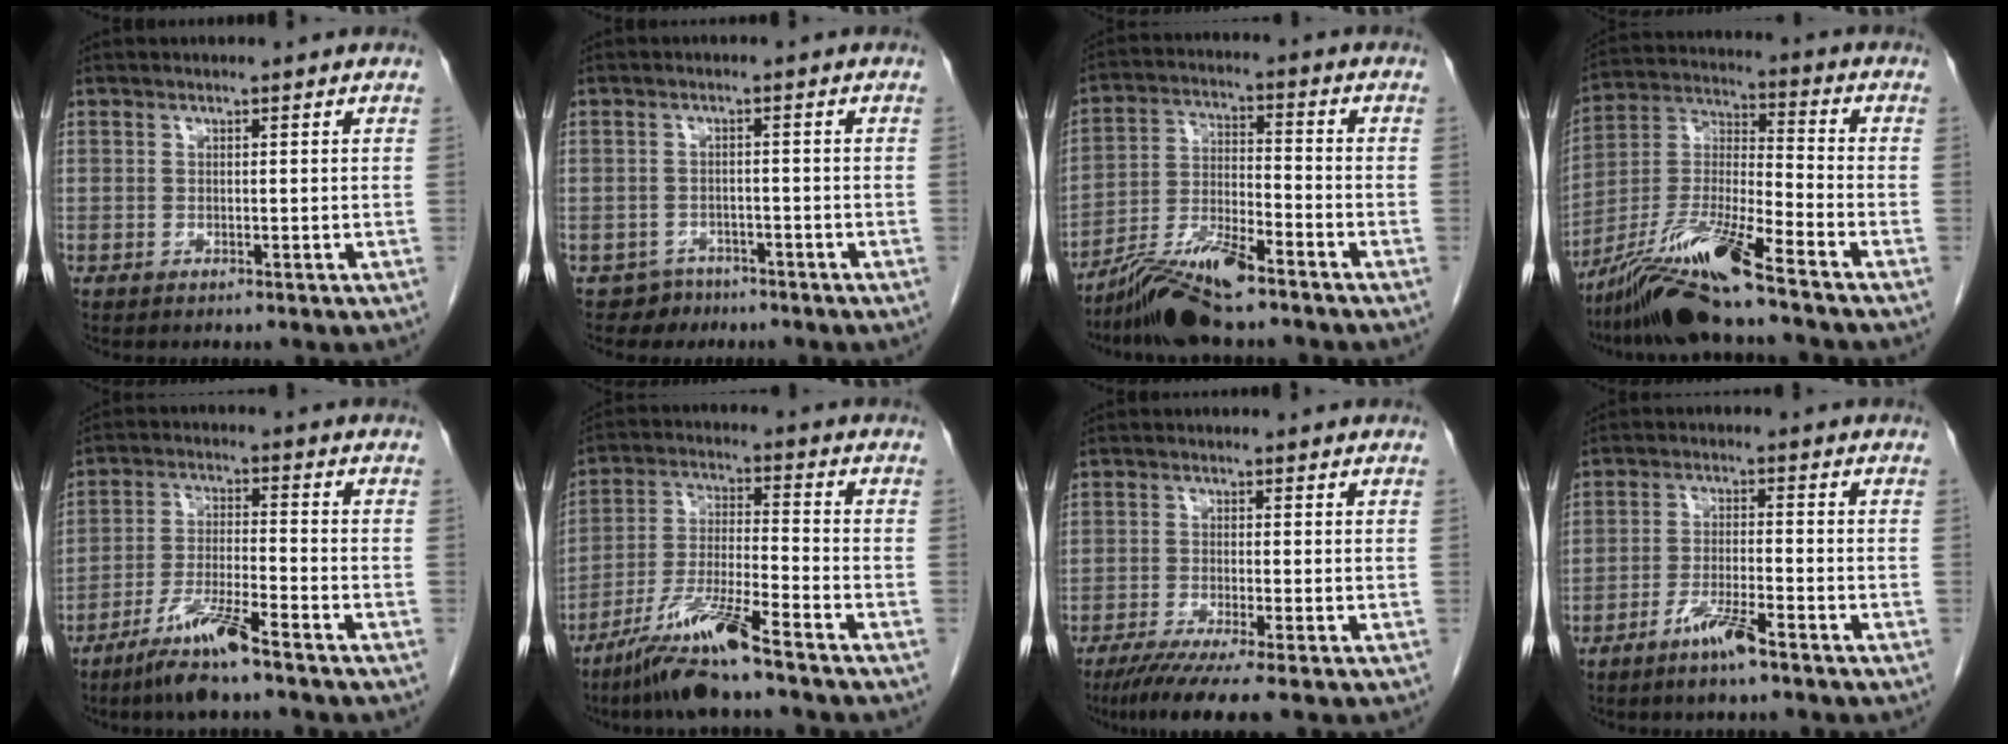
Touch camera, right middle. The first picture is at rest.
{"total": 2.9, "force": [-2.1, 2.0, -0.6], "torque": [0.005, 0.010, -0.030]}
{"total": 9.9, "force": [-8.0, 1.2, 5.7], "torque": [-0.111, -0.008, -0.147]}
{"total": 14.0, "force": [-10.6, 0.0, 9.2], "torque": [-0.185, -0.015, -0.198]}
{"total": 8.5, "force": [-6.1, 0.2, 5.9], "torque": [-0.116, -0.020, -0.119]}
{"total": 11.0, "force": [-8.2, -0.2, 7.3], "torque": [-0.147, -0.026, -0.156]}
{"total": 6.8, "force": [-5.1, -0.7, 4.5], "torque": [-0.068, -0.020, -0.085]}
{"total": 5.3, "force": [-3.7, 0.2, 3.7], "torque": [-0.073, -0.005, -0.071]}